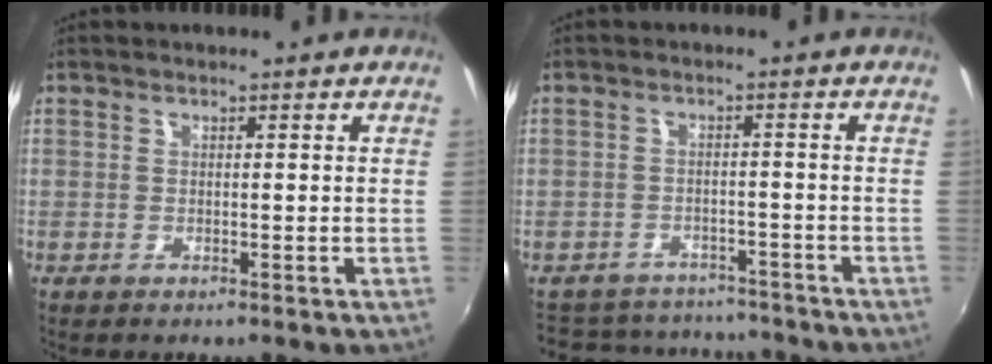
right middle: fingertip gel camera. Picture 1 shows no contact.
{"total": 11.7, "force": [-9.4, 6.6, 2.4], "torque": [-0.069, 0.038, -0.124]}